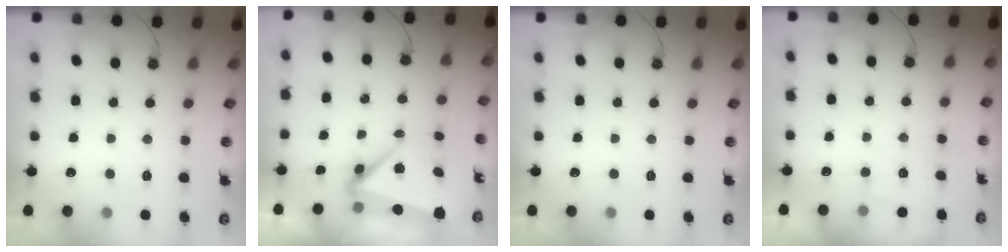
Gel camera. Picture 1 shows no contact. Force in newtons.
{"total": 6.7, "press": 6.6, "slide": 1.1}
{"total": 0.0}
{"total": 1.1, "press": 1.1, "slide": 0.1}